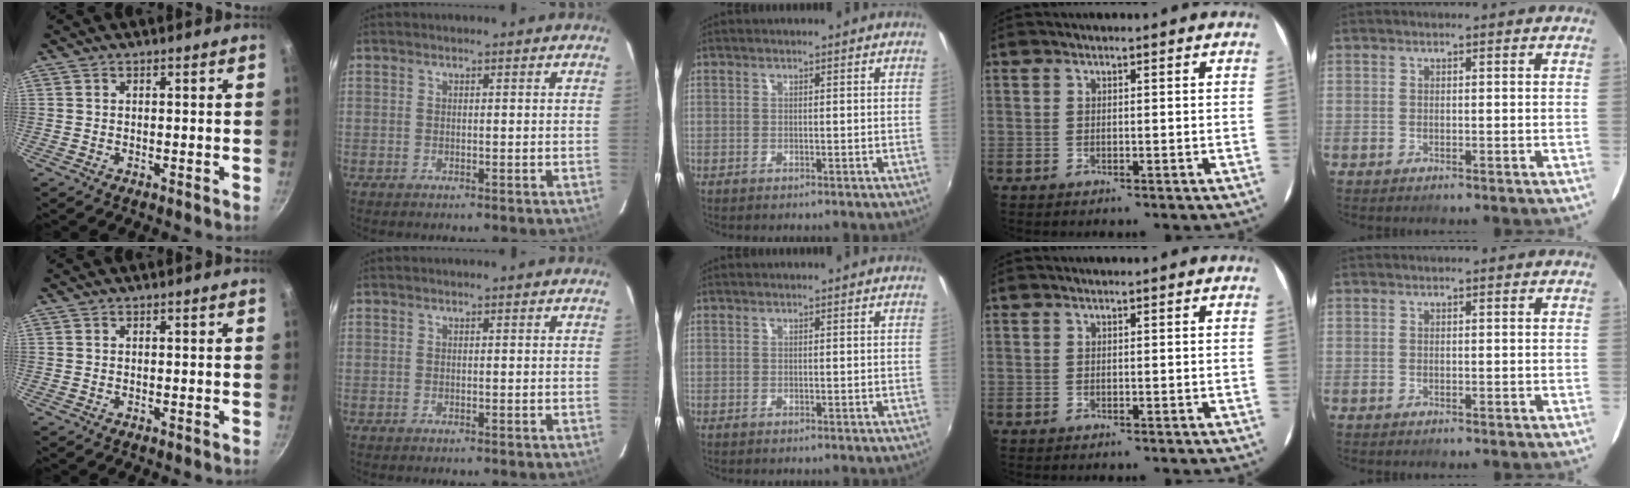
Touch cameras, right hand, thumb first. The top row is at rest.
{}